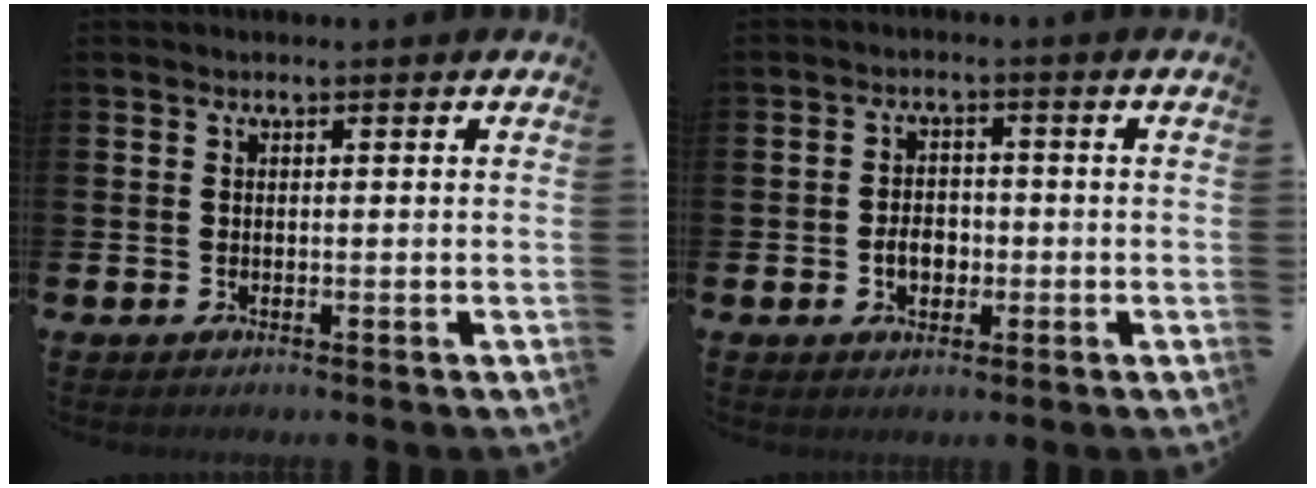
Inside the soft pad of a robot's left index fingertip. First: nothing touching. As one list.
[{"total": 3.4, "force": [-1.1, 2.4, 2.1], "torque": [-0.022, -0.004, -0.028]}]